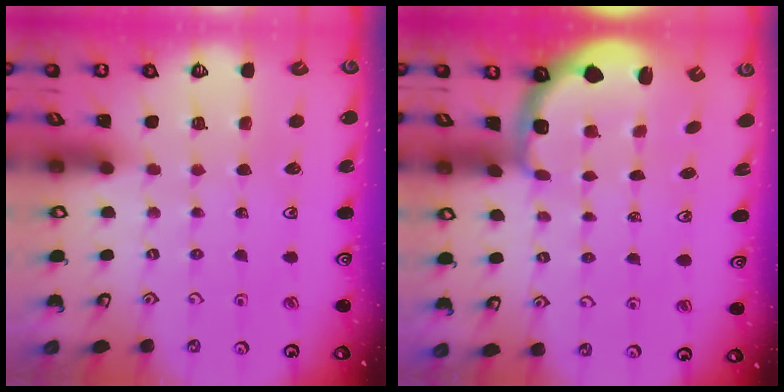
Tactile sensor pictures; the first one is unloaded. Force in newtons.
{"total": 2.5, "press": 1.5, "slide": 2.0}